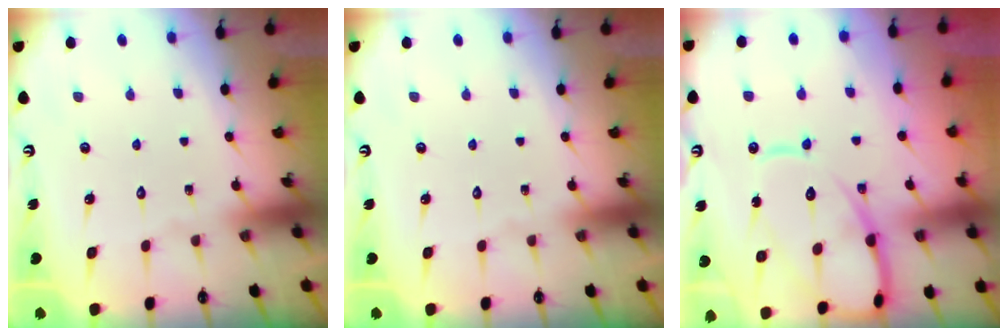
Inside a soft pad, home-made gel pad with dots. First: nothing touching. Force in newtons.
{"total": 0.0}
{"total": 13.7, "press": 13.6, "slide": 1.4}